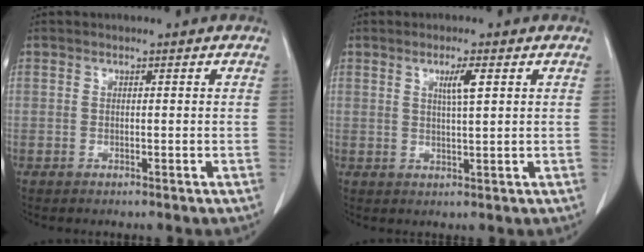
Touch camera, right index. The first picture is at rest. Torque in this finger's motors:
{"motor_torque": [0.08, -0.01, 0.07, 0.03]}